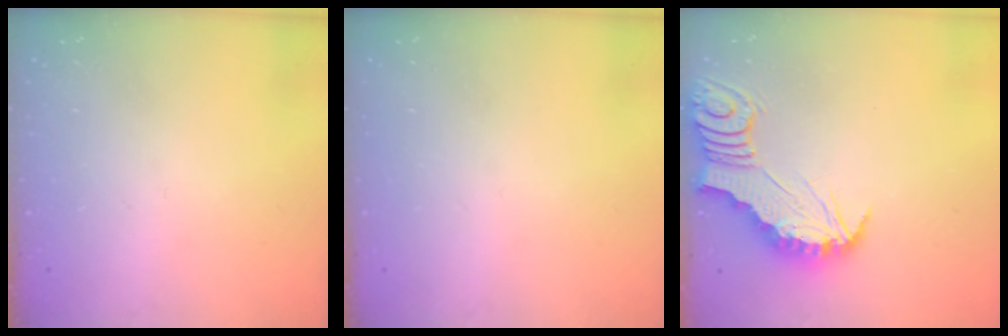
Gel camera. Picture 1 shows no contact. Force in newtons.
{"total": 0.0}
{"total": 2.7, "press": 2.7, "slide": 0.3}